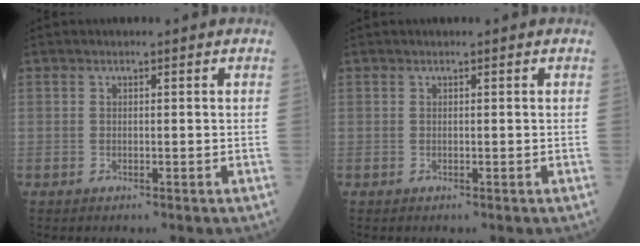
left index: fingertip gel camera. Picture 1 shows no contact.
{"total": 0.0}